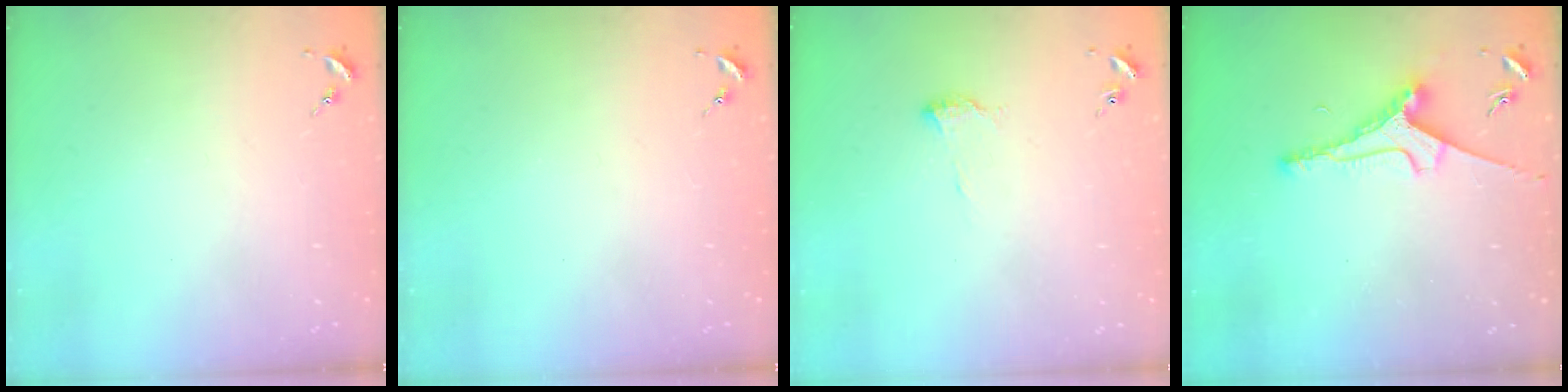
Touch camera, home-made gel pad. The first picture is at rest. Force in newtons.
{"total": 0.0}
{"total": 6.9, "press": 6.9, "slide": 0.6}
{"total": 7.8, "press": 7.7, "slide": 1.0}